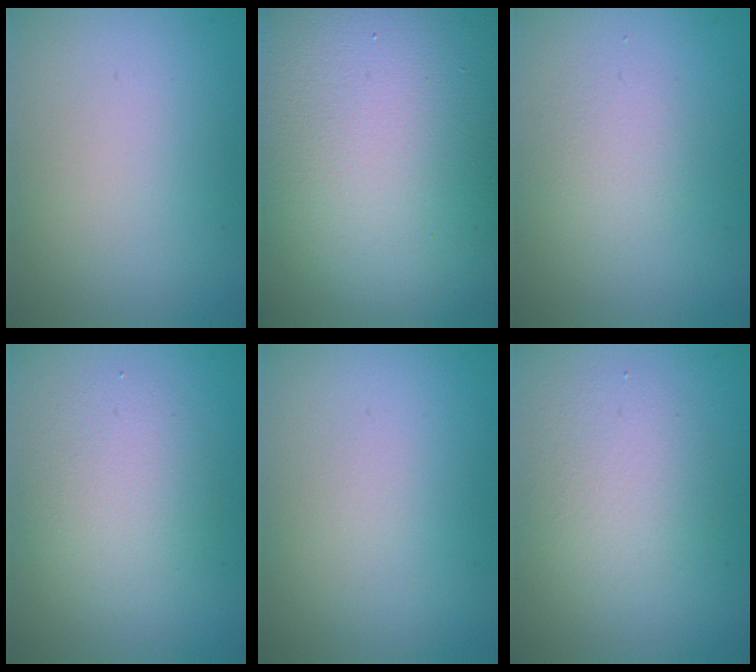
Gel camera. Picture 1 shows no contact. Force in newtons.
{"total": 23.2, "press": 23.2, "slide": 1.1}
{"total": 1.5, "press": 1.5, "slide": 0.1}
{"total": 3.1, "press": 3.1, "slide": 0.3}
{"total": 0.0}
{"total": 2.9, "press": 2.9, "slide": 0.4}